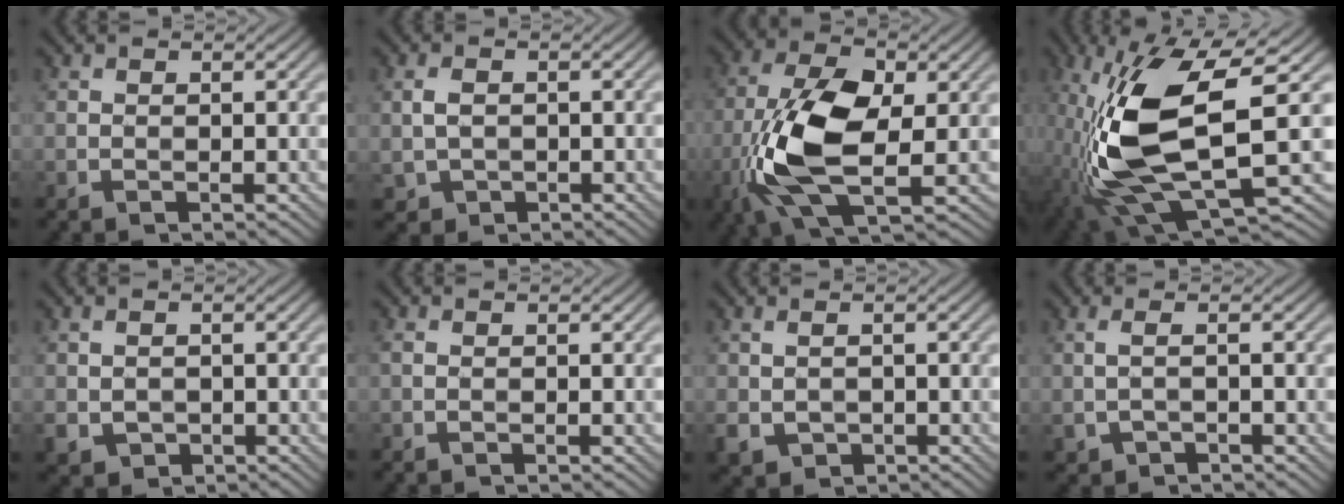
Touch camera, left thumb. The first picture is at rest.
{"total": 2.8, "force": [-0.2, 2.2, 1.7], "torque": [-0.044, -0.002, -0.003]}
{"total": 12.3, "force": [-2.0, 6.0, 10.5], "torque": [-0.238, 0.002, -0.045]}
{"total": 14.6, "force": [-2.3, 5.4, 13.4], "torque": [-0.283, -0.007, -0.042]}
{"total": 2.5, "force": [-0.8, 2.2, 1.0], "torque": [-0.036, -0.008, -0.013]}
{"total": 1.0, "force": [0.0, 0.7, 0.7], "torque": [-0.023, 0.004, -0.001]}
{"total": 2.7, "force": [-0.7, 2.0, 1.7], "torque": [-0.052, -0.008, -0.011]}
{"total": 1.1, "force": [-0.5, 0.2, 1.0], "torque": [-0.029, 0.000, -0.008]}